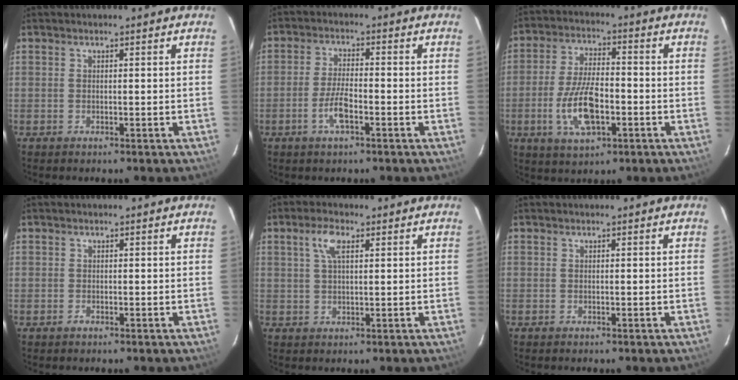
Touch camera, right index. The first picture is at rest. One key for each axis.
{"total": 5.2, "fx": -2.4, "fy": 1.4, "fz": 4.4, "tx": -0.097, "ty": 0.000, "tz": -0.047}
{"total": 11.3, "fx": -3.4, "fy": 4.9, "fz": 9.6, "tx": -0.197, "ty": -0.003, "tz": -0.059}
{"total": 0.8, "fx": -0.5, "fy": 0.7, "fz": 0.0, "tx": 0.002, "ty": 0.001, "tz": -0.008}
{"total": 4.2, "fx": 1.8, "fy": 1.6, "fz": 3.4, "tx": -0.067, "ty": 0.010, "tz": 0.033}
{"total": 0.0}